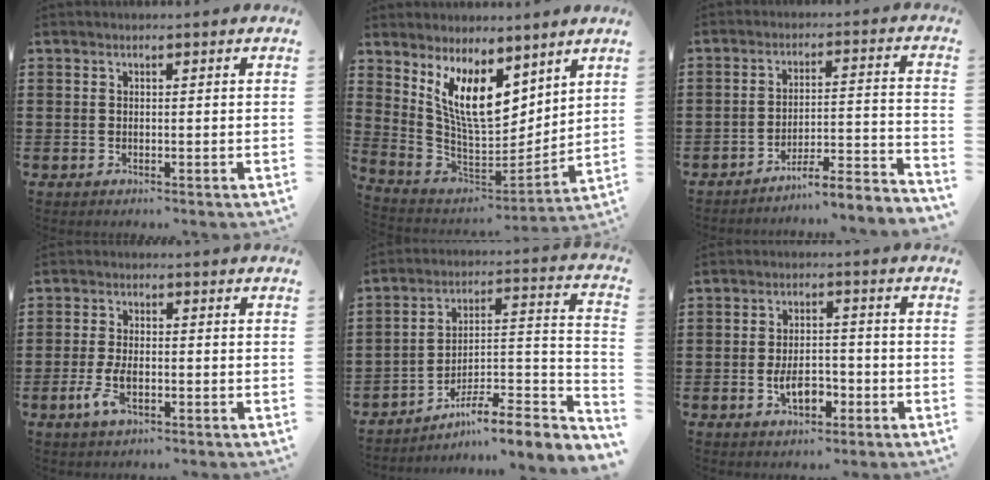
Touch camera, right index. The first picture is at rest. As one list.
[{"total": 10.8, "force": [6.0, 4.3, 7.8], "torque": [-0.170, -0.024, 0.115]}, {"total": 5.0, "force": [-4.6, 0.0, 1.9], "torque": [-0.036, -0.013, -0.093]}, {"total": 4.6, "force": [-1.5, 2.1, 3.8], "torque": [-0.086, -0.004, -0.031]}, {"total": 6.5, "force": [-4.9, 1.1, 4.1], "torque": [-0.066, -0.012, -0.099]}, {"total": 5.4, "force": [-2.0, 2.8, 4.2], "torque": [-0.069, 0.005, -0.037]}]